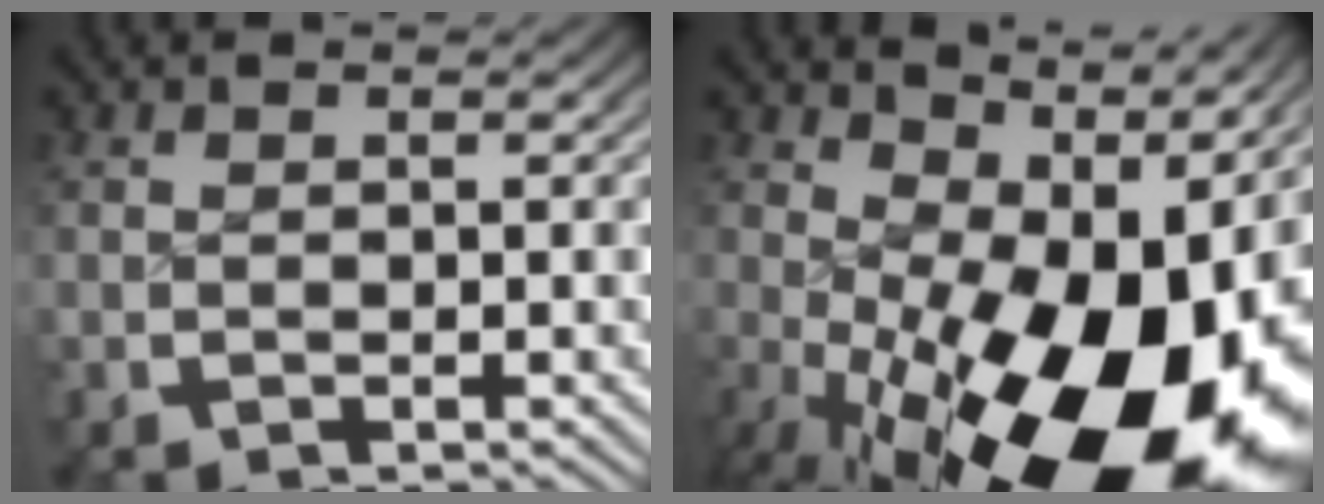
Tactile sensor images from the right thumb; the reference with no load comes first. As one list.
[{"total": 21.1, "force": [-2.7, 12.0, 17.1], "torque": [-0.276, -0.065, 0.000]}]